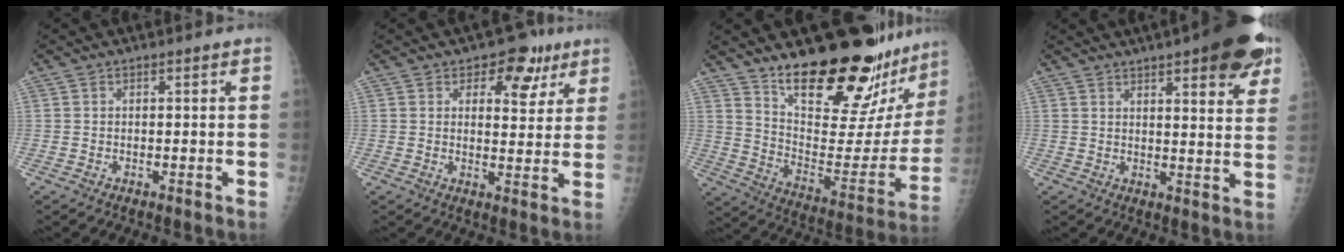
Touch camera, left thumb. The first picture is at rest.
{"total": 8.0, "force": [4.5, 4.9, 4.5], "torque": [-0.018, -0.016, 0.057]}
{"total": 28.5, "force": [22.4, 8.6, 15.5], "torque": [-0.195, -0.139, 0.326]}
{"total": 17.0, "force": [9.9, 4.8, 12.9], "torque": [-0.147, -0.028, 0.124]}